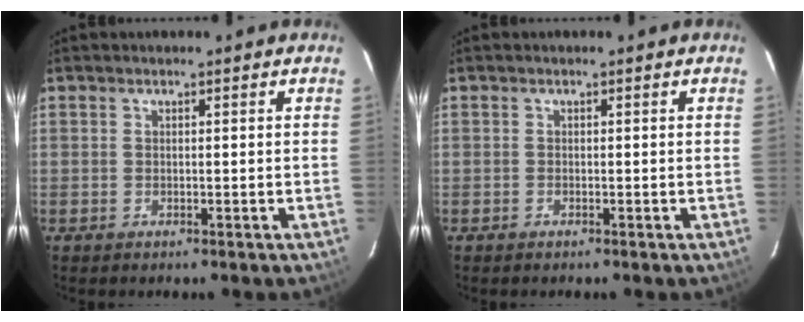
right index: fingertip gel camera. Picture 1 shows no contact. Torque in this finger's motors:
{"motor_torque": [0.03, -0.01, -0.07, -0.01]}